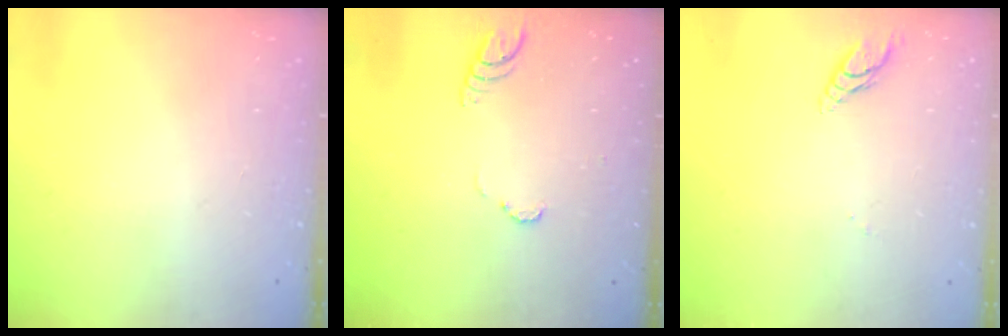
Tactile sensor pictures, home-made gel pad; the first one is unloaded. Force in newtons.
{"total": 3.4, "press": 3.4, "slide": 0.4}
{"total": 4.7, "press": 4.7, "slide": 0.1}